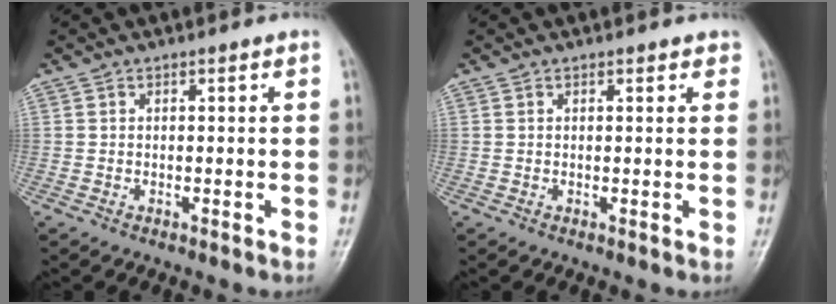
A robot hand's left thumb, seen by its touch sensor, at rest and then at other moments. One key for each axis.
{"total": 1.2, "fx": 0.8, "fy": 0.6, "fz": 0.7, "tx": -0.003, "ty": -0.002, "tz": 0.005}